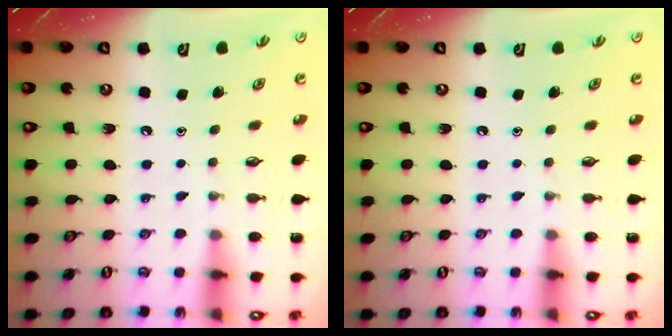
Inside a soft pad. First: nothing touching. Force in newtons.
{"total": 0.0}